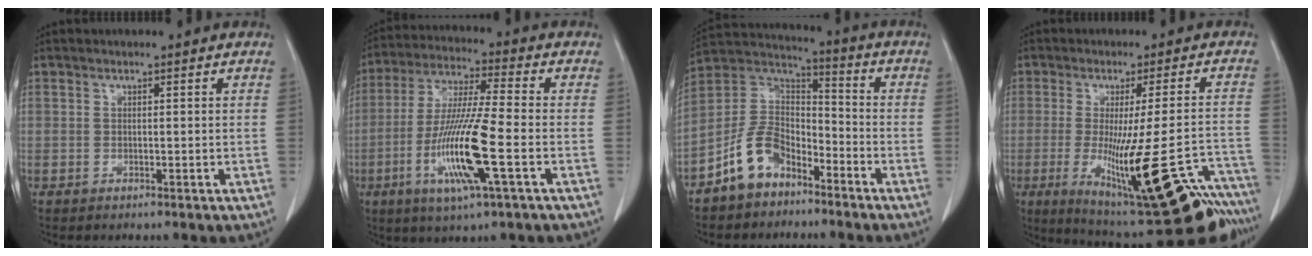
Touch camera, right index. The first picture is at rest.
{"total": 14.2, "force": [-4.3, 0.4, 13.6], "torque": [-0.277, -0.017, -0.084]}
{"total": 11.2, "force": [-6.7, 7.3, 5.4], "torque": [-0.119, 0.024, -0.125]}
{"total": 25.7, "force": [-16.6, 2.2, 19.4], "torque": [-0.188, -0.007, -0.228]}